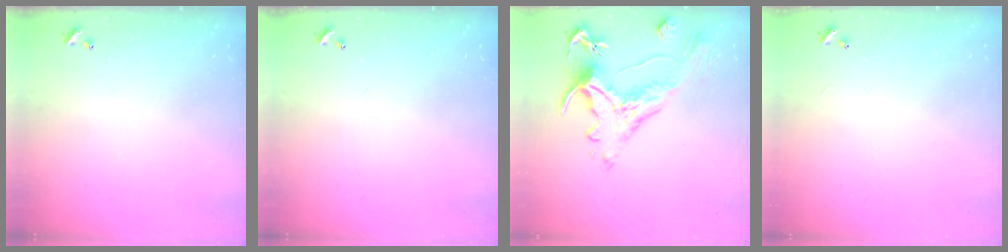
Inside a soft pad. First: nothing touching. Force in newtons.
{"total": 0.0}
{"total": 1.7, "press": 0.9, "slide": 1.5}
{"total": 2.8, "press": 2.8, "slide": 0.3}